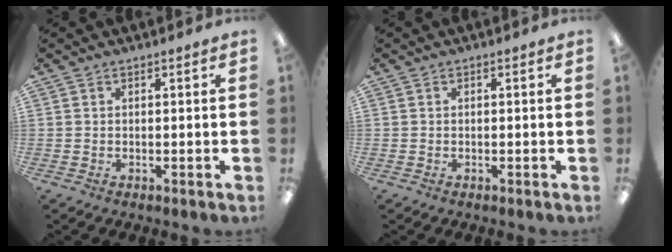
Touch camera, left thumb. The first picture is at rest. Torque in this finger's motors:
{"motor_torque": [0.00, 0.00, 0.03, 0.03, 0.00]}